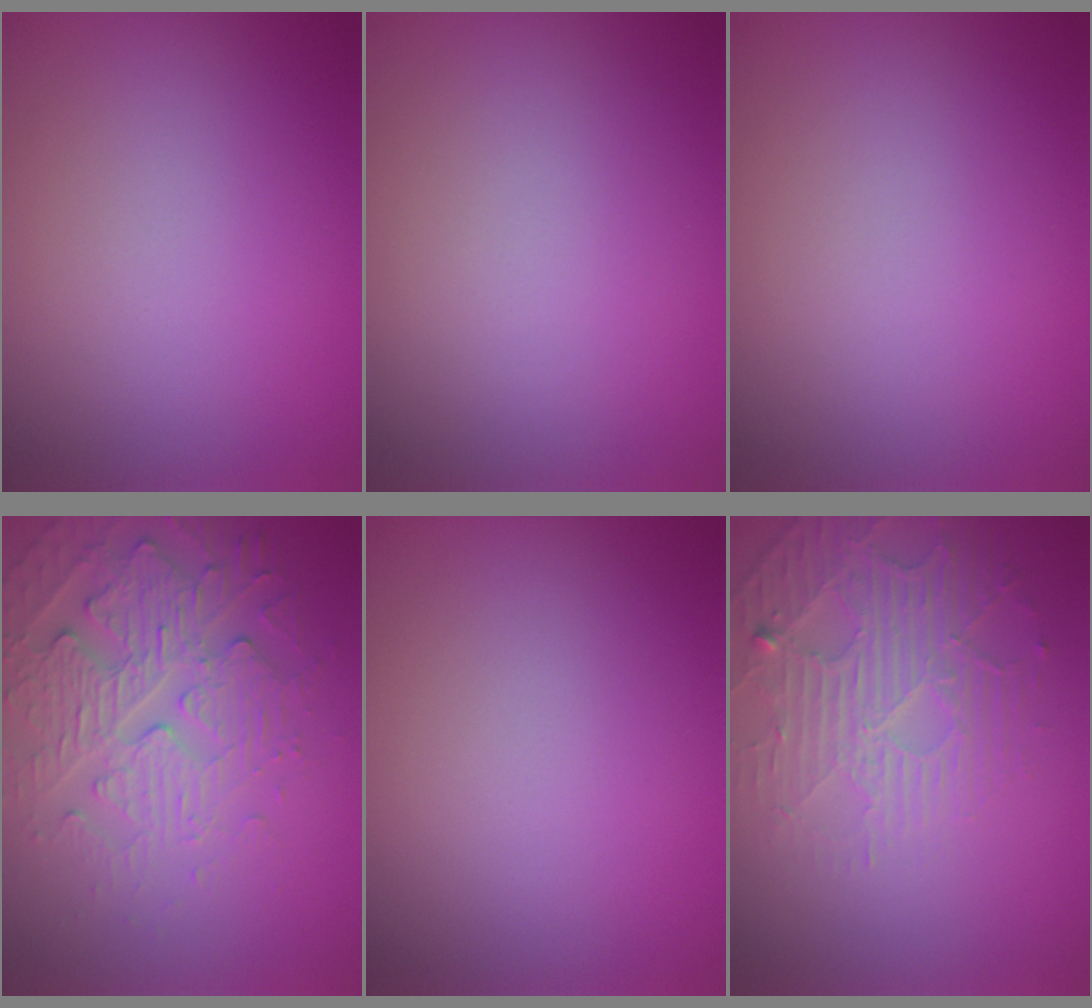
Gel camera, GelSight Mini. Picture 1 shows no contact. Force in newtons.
{"total": 0.0}
{"total": 0.0}
{"total": 4.8, "press": 4.1, "slide": 2.3}
{"total": 0.0}
{"total": 4.5, "press": 3.3, "slide": 3.1}